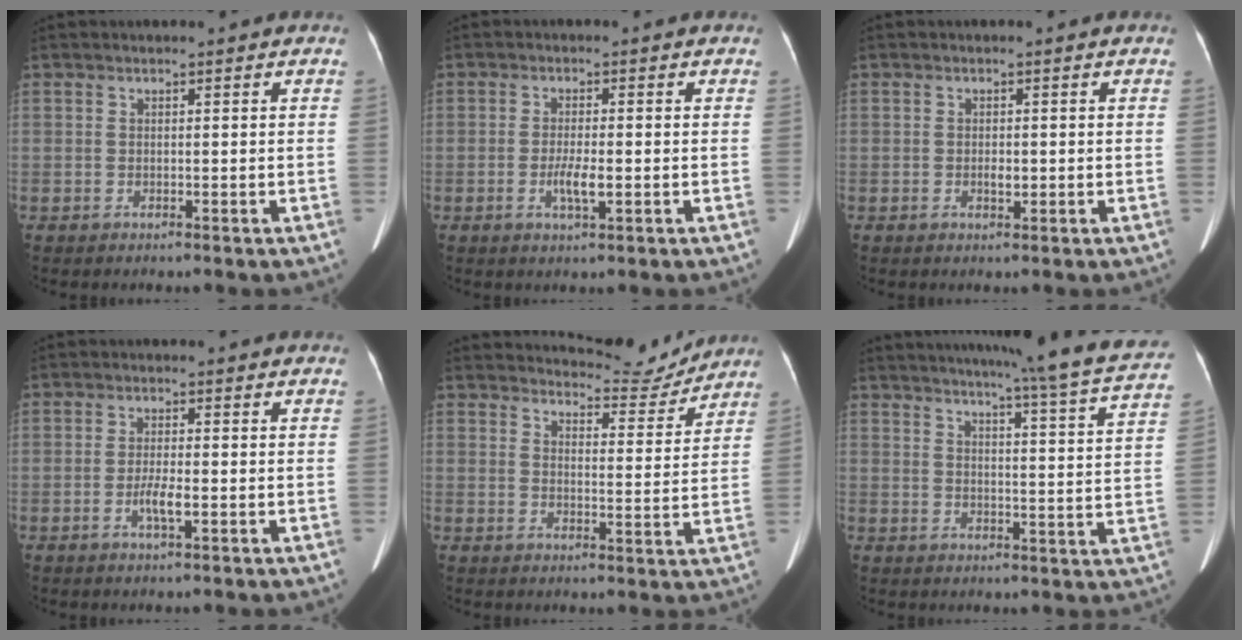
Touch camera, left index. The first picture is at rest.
{"total": 3.3, "force": [-1.0, 0.7, 3.1], "torque": [-0.064, -0.003, -0.016]}
{"total": 1.6, "force": [-0.4, 1.1, 1.1], "torque": [-0.020, 0.000, -0.003]}
{"total": 3.0, "force": [-1.1, 0.5, 2.7], "torque": [-0.056, -0.002, -0.020]}
{"total": 7.6, "force": [7.6, 0.9, -0.2], "torque": [0.001, -0.013, 0.099]}
{"total": 20.9, "force": [18.6, -1.3, 9.3], "torque": [-0.137, -0.058, 0.219]}